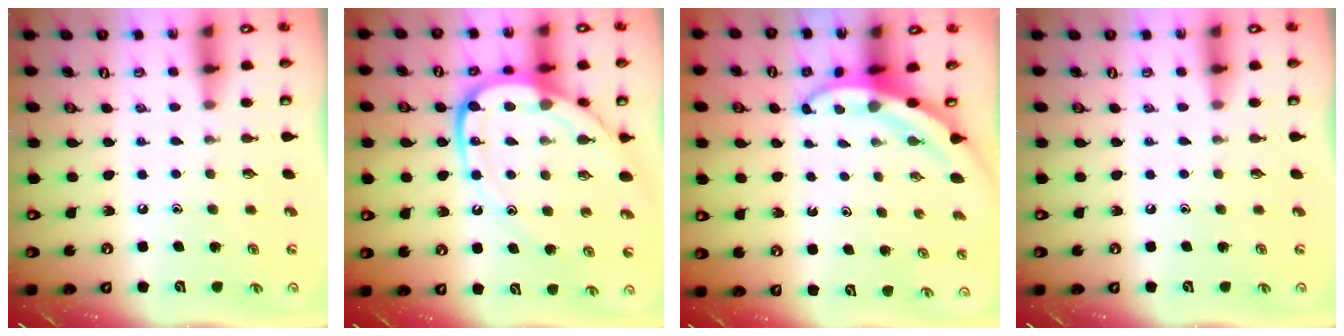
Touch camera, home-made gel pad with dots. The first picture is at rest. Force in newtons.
{"total": 16.3, "press": 16.2, "slide": 1.8}
{"total": 3.9, "press": 3.9, "slide": 0.5}
{"total": 0.0}